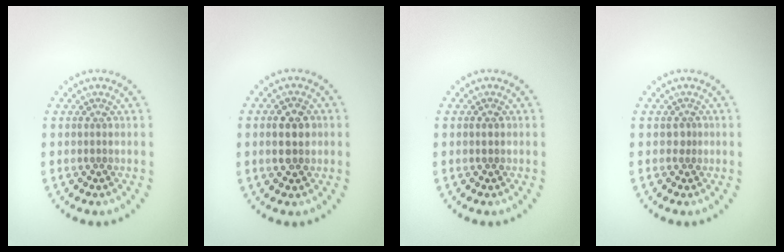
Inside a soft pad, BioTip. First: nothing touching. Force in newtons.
{"total": 3.0, "press": 3.0, "slide": 0.1}
{"total": 0.9, "press": 0.9, "slide": 0.0}
{"total": 0.9, "press": 0.5, "slide": 0.7}